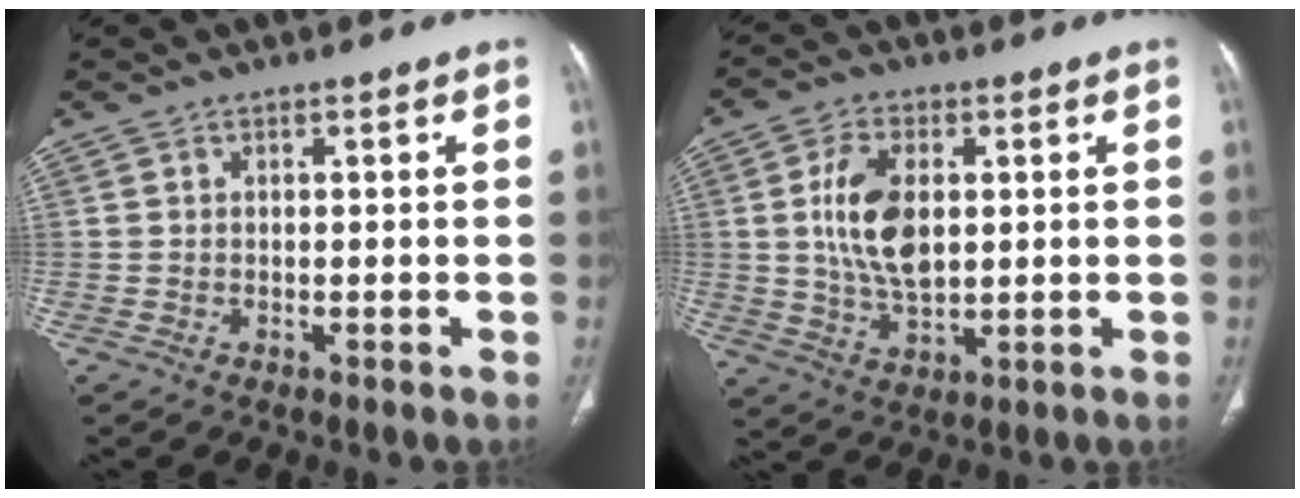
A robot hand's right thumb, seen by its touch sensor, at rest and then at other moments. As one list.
[{"total": 11.4, "force": [1.7, 6.4, 9.3], "torque": [-0.172, -0.008, 0.039]}]